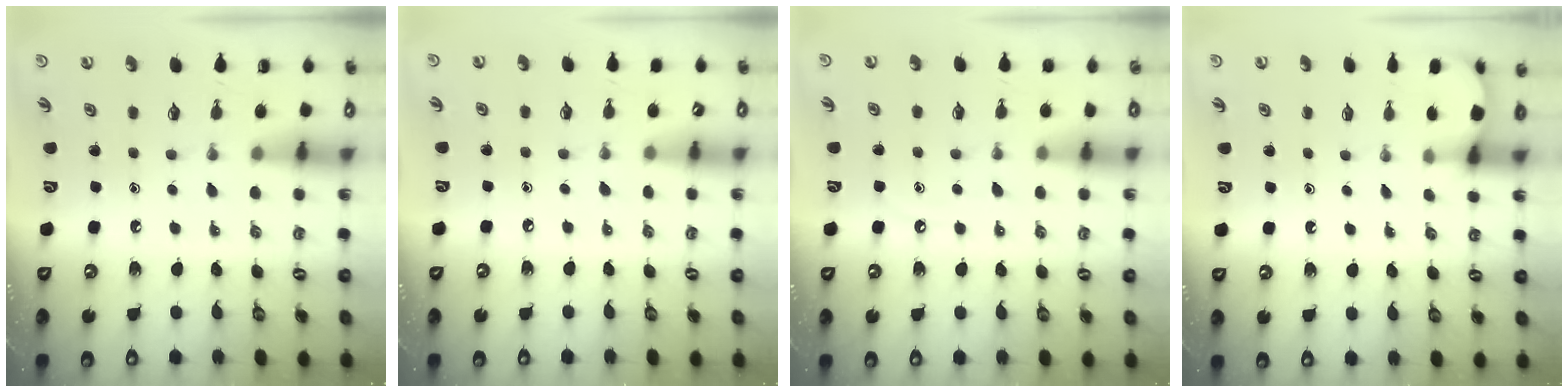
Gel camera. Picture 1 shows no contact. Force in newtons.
{"total": 2.3, "press": 2.3, "slide": 0.4}
{"total": 5.6, "press": 5.6, "slide": 0.7}
{"total": 1.9, "press": 1.9, "slide": 0.2}